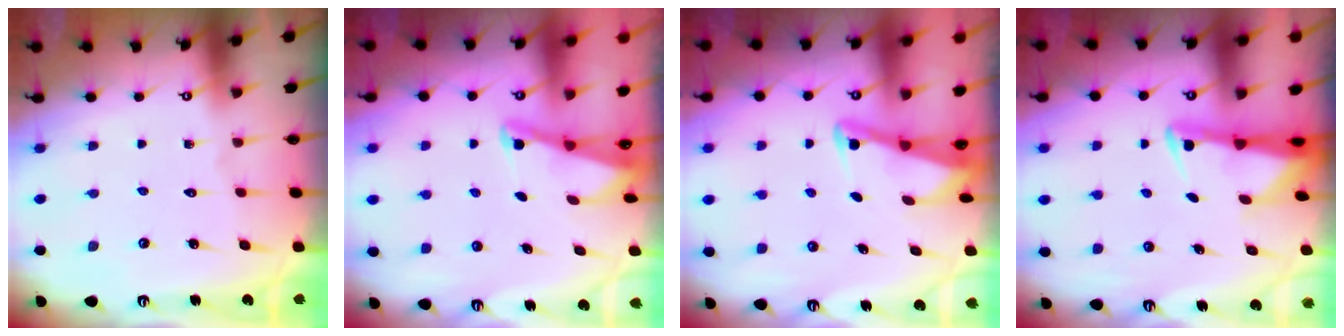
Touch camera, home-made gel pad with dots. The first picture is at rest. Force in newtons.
{"total": 2.1, "press": 2.0, "slide": 0.3}
{"total": 2.8, "press": 2.8, "slide": 0.3}
{"total": 3.0, "press": 3.0, "slide": 0.5}